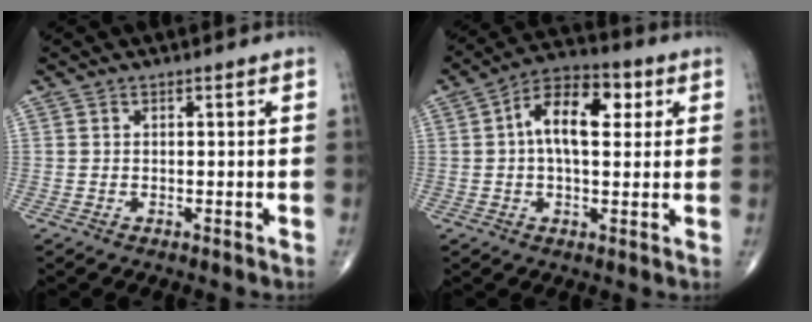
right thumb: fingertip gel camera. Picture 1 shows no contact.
{"total": 11.8, "force": [2.4, 6.3, 9.6], "torque": [-0.146, 0.023, 0.029]}